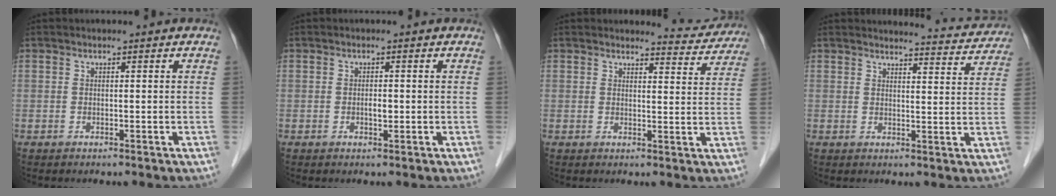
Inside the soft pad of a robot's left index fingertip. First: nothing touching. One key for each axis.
{"total": 1.1, "fx": -0.2, "fy": 0.5, "fz": 1.0, "tx": -0.019, "ty": 0.001, "tz": -0.003}
{"total": 5.2, "fx": 5.1, "fy": 0.7, "fz": -0.5, "tx": 0.006, "ty": -0.021, "tz": 0.047}
{"total": 7.5, "fx": 7.5, "fy": 0.4, "fz": 0.2, "tx": -0.001, "ty": -0.016, "tz": 0.075}